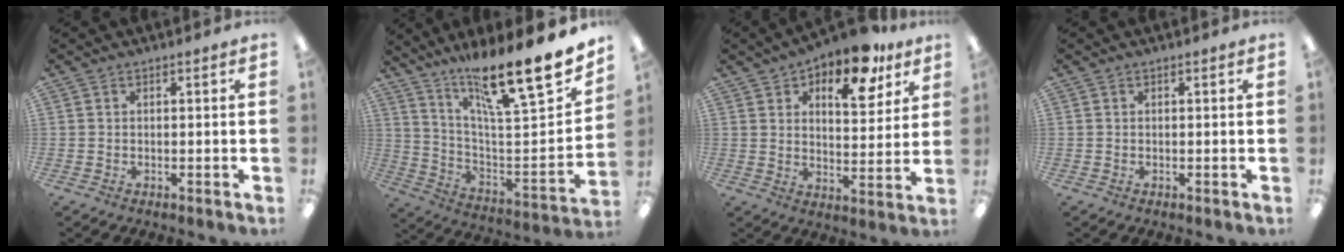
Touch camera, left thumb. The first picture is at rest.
{"total": 22.6, "force": [18.2, 2.8, 13.0], "torque": [-0.189, -0.143, 0.291]}
{"total": 13.8, "force": [9.7, 5.8, 7.9], "torque": [-0.109, -0.055, 0.162]}
{"total": 0.0}